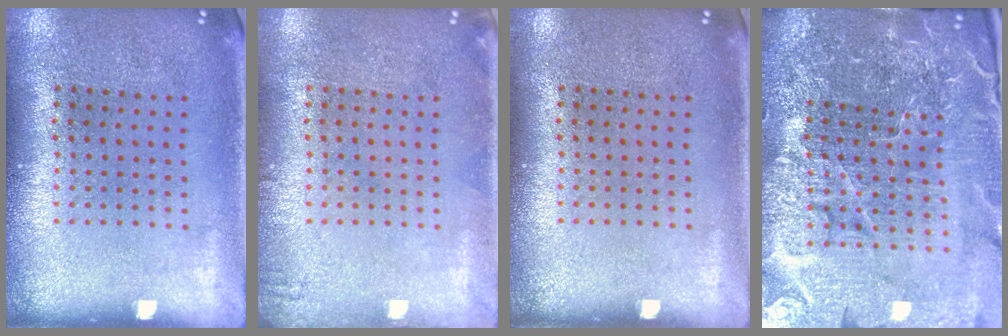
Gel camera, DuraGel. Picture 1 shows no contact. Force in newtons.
{"total": 0.8, "press": 0.8, "slide": 0.1}
{"total": 0.0}
{"total": 6.7, "press": 5.9, "slide": 3.2}